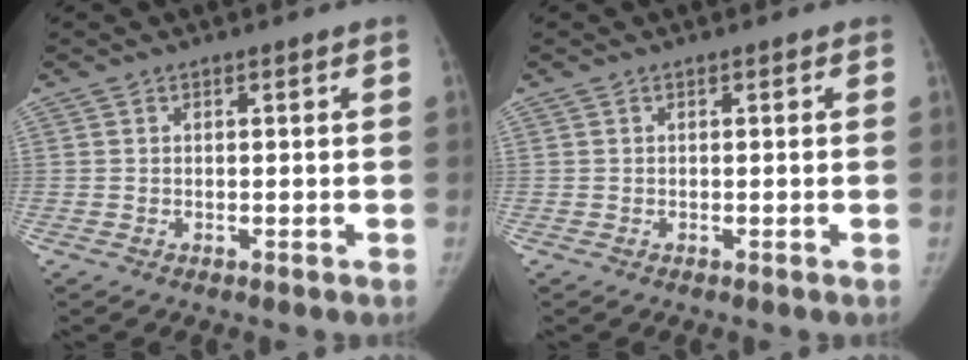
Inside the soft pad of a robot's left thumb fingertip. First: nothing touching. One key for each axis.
{"total": 0.0}